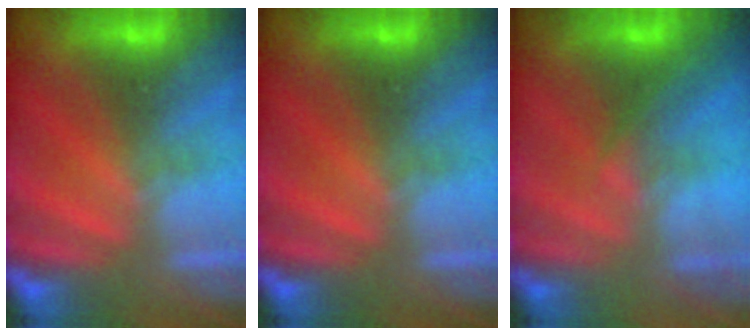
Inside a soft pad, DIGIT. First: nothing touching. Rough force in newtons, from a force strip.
{"total": 0.0}
{"total": 2.1}